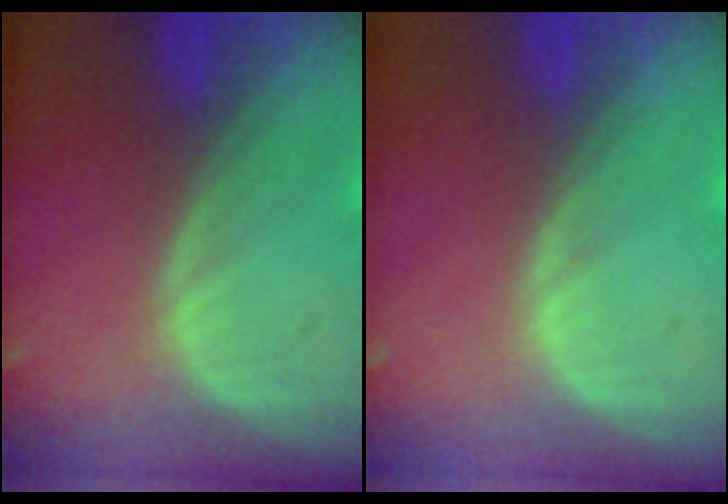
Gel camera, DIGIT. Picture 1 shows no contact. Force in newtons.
{"total": 0.5, "press": 0.1, "slide": 0.5}